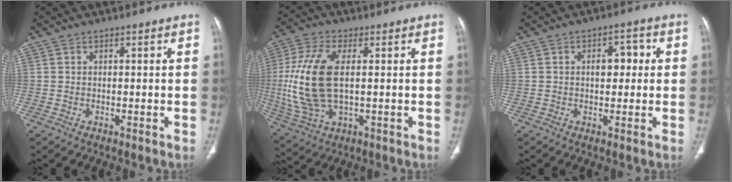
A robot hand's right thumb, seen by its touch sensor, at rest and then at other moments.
{"total": 16.2, "force": [0.7, 8.0, 14.1], "torque": [-0.323, -0.002, 0.020]}
{"total": 4.5, "force": [0.5, 2.8, 3.5], "torque": [-0.031, 0.013, 0.004]}